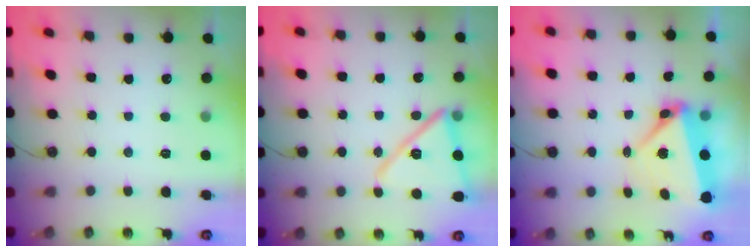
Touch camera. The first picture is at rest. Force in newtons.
{"total": 14.3, "press": 14.2, "slide": 1.5}
{"total": 7.4, "press": 7.4, "slide": 0.9}